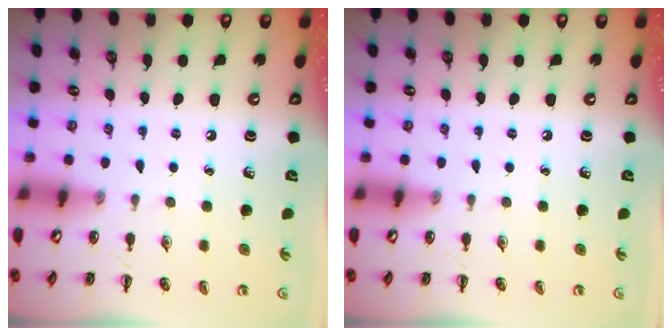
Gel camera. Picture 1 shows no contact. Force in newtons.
{"total": 0.0}